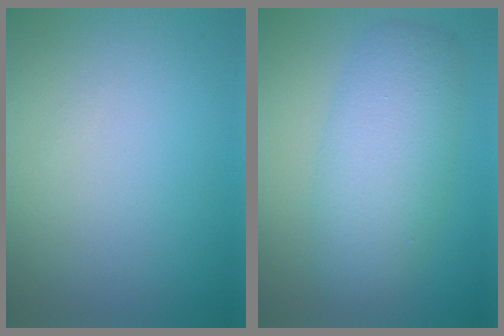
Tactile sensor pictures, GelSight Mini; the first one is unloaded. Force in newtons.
{"total": 5.8, "press": 5.8, "slide": 0.1}